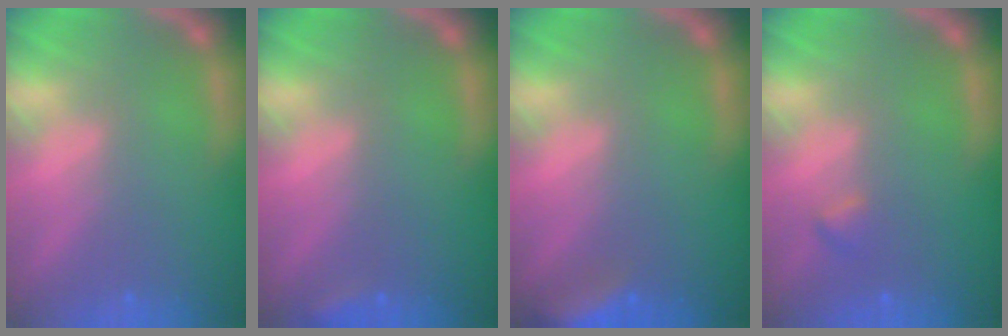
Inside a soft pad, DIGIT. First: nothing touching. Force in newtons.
{"total": 1.4}
{"total": 5.0}
{"total": 0.9}